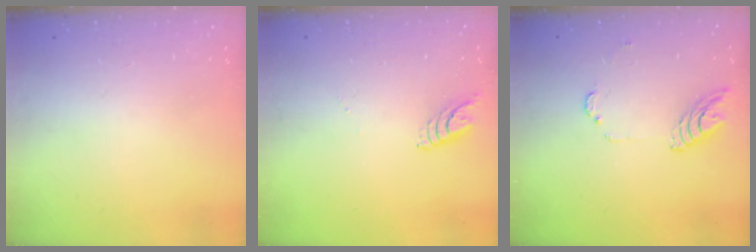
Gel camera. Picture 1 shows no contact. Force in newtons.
{"total": 5.8, "press": 5.8, "slide": 0.5}
{"total": 8.9, "press": 8.9, "slide": 1.0}